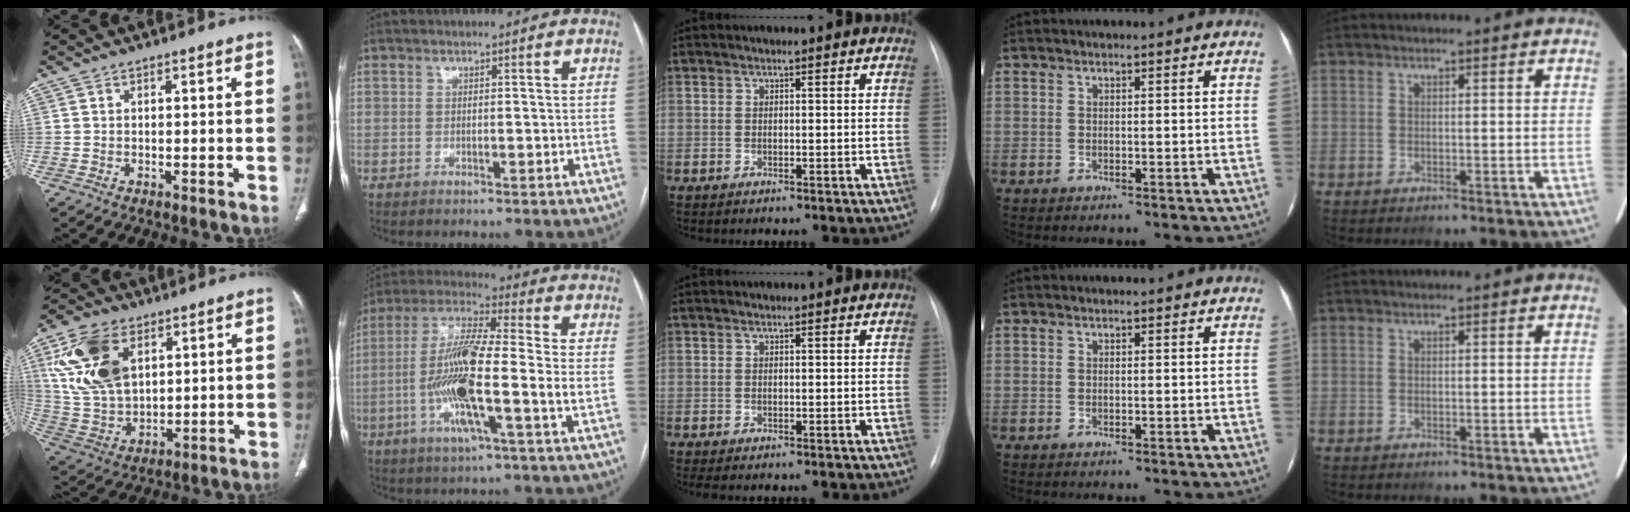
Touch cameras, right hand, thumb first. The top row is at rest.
{"thumb": {"total": 17.0, "force": [6.4, 10.4, 11.8], "torque": [-0.217, -0.017, 0.135]}, "index": {"total": 15.6, "force": [-2.5, 1.1, 15.3], "torque": [-0.304, -0.005, -0.055]}, "middle": {"total": 0.8, "force": [-0.6, 0.2, 0.6], "torque": [-0.005, -0.005, -0.006]}}